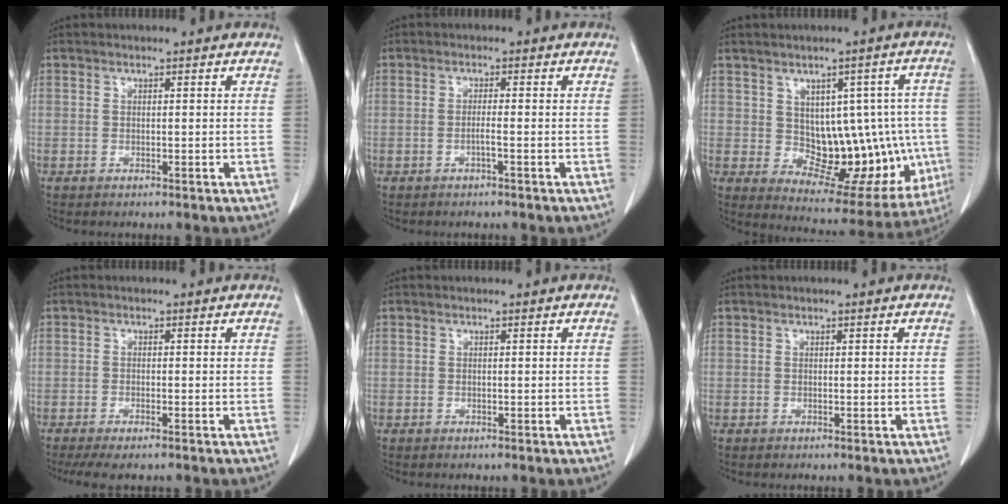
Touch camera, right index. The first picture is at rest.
{"total": 1.4, "force": [-0.6, -0.2, 1.2], "torque": [-0.023, 0.001, -0.011]}
{"total": 14.9, "force": [-0.8, 8.2, 12.4], "torque": [-0.136, 0.023, 0.019]}
{"total": 4.5, "force": [-3.5, 0.8, 2.6], "torque": [-0.040, -0.010, -0.054]}
{"total": 0.0}
{"total": 0.0}